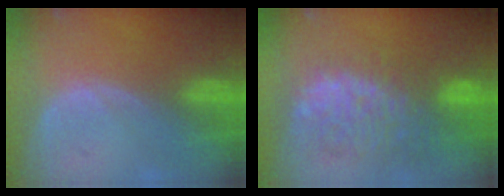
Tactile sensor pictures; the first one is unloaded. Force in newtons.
{"total": 10.7, "press": 10.0, "slide": 3.9}